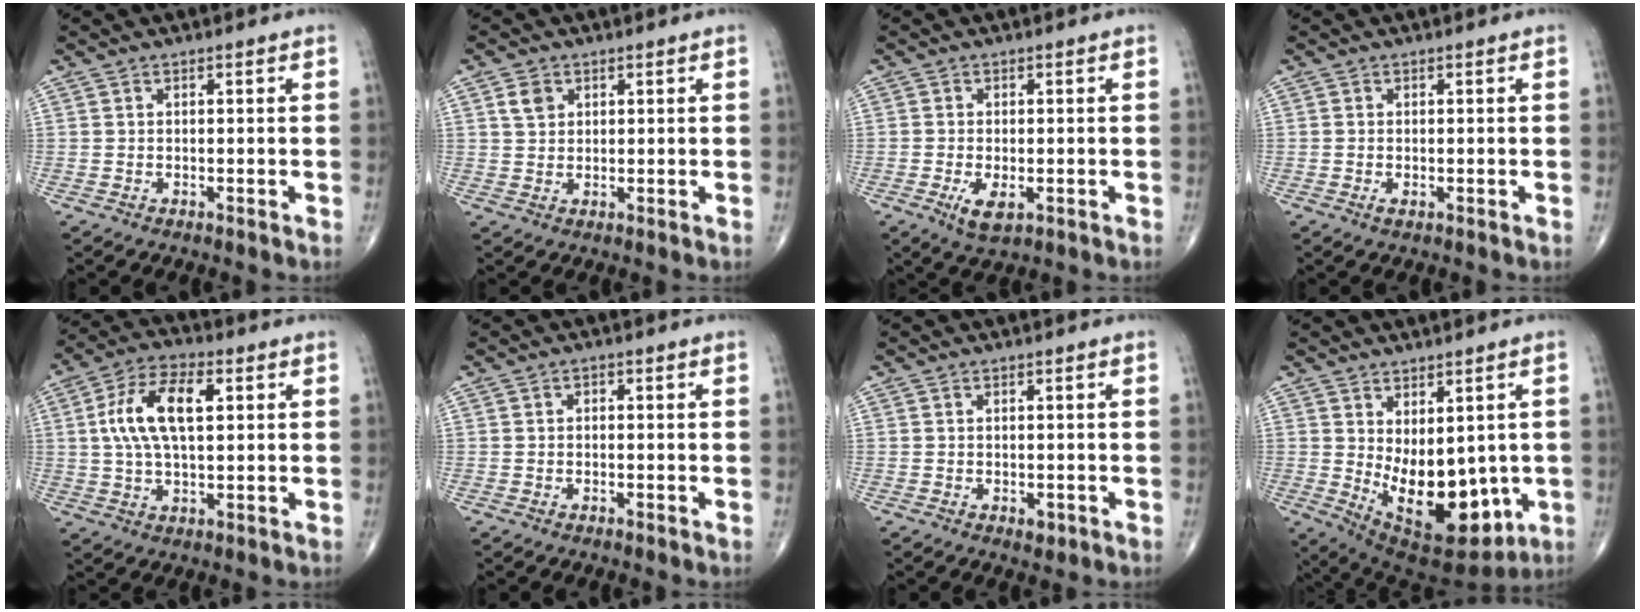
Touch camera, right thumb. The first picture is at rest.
{"total": 3.1, "force": [1.3, 2.4, 1.5], "torque": [-0.018, -0.002, 0.026]}
{"total": 4.4, "force": [-1.5, 2.1, 3.5], "torque": [-0.061, -0.007, -0.021]}
{"total": 1.0, "force": [-0.3, 0.6, 0.7], "torque": [-0.014, -0.002, -0.007]}
{"total": 13.1, "force": [2.6, 6.3, 11.1], "torque": [-0.213, 0.015, 0.045]}
{"total": 1.0, "force": [0.1, 0.7, 0.7], "torque": [-0.006, 0.005, -0.001]}
{"total": 1.4, "force": [-0.4, 0.9, 1.0], "torque": [-0.008, -0.002, -0.003]}
{"total": 16.8, "force": [-1.5, 9.0, 14.1], "torque": [-0.187, -0.025, 0.008]}